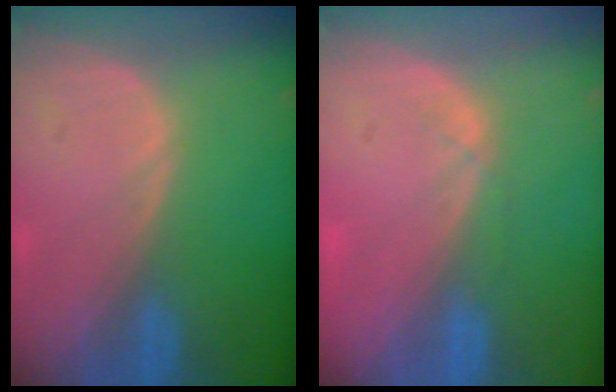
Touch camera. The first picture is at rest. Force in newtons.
{"total": 1.4, "press": 1.3, "slide": 0.5}